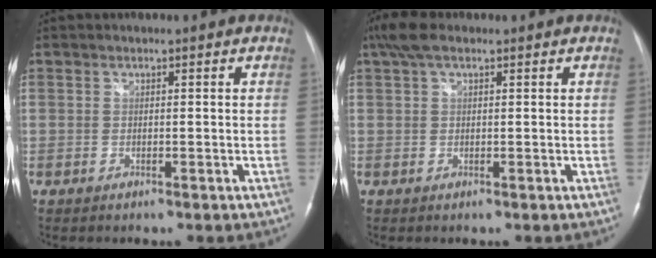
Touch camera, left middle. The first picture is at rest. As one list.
[{"total": 4.1, "force": [2.6, 1.5, 2.7], "torque": [-0.067, 0.030, 0.054]}]